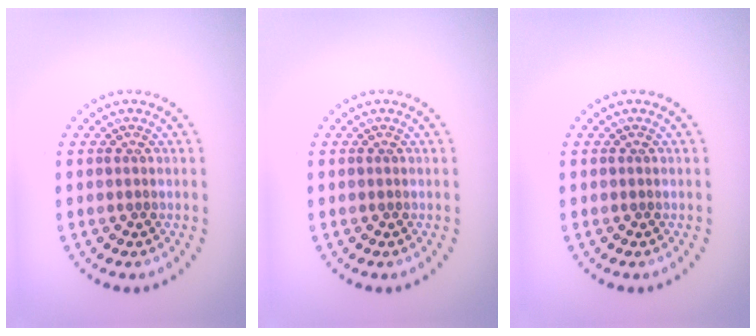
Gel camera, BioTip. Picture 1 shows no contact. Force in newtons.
{"total": 0.0}
{"total": 0.0}